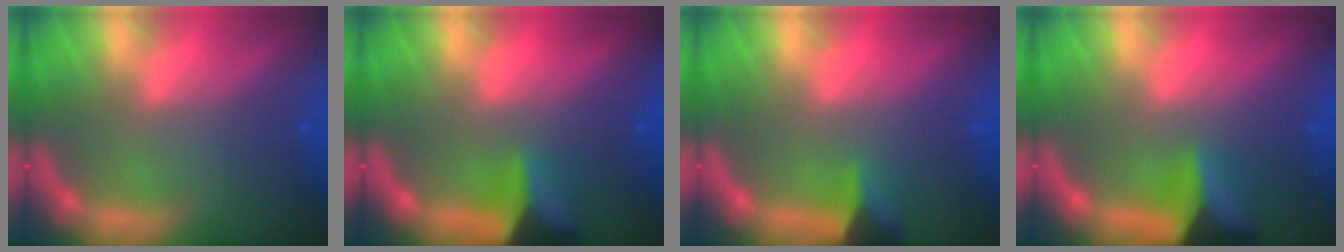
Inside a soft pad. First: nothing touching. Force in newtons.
{"total": 5.0}
{"total": 2.9}
{"total": 6.0}